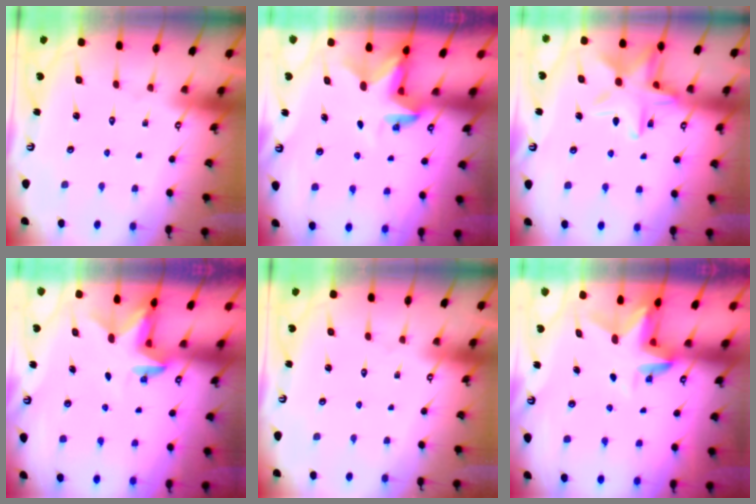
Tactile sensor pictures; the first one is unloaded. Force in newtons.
{"total": 2.8, "press": 2.8, "slide": 0.2}
{"total": 15.7, "press": 15.7, "slide": 1.0}
{"total": 2.5, "press": 2.4, "slide": 0.5}
{"total": 0.0}
{"total": 3.5, "press": 3.5, "slide": 0.3}